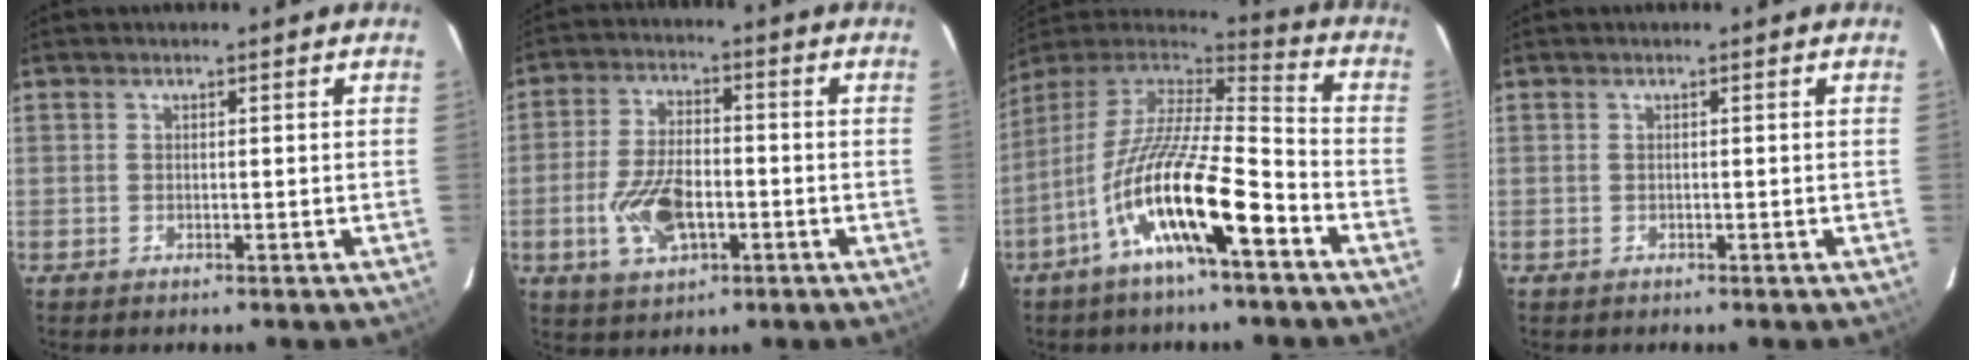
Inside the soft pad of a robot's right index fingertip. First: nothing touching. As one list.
[{"total": 10.8, "force": [-3.1, 5.8, 8.5], "torque": [-0.177, -0.002, -0.051]}, {"total": 19.0, "force": [-9.3, 3.8, 16.1], "torque": [-0.287, -0.025, -0.177]}, {"total": 0.0}]